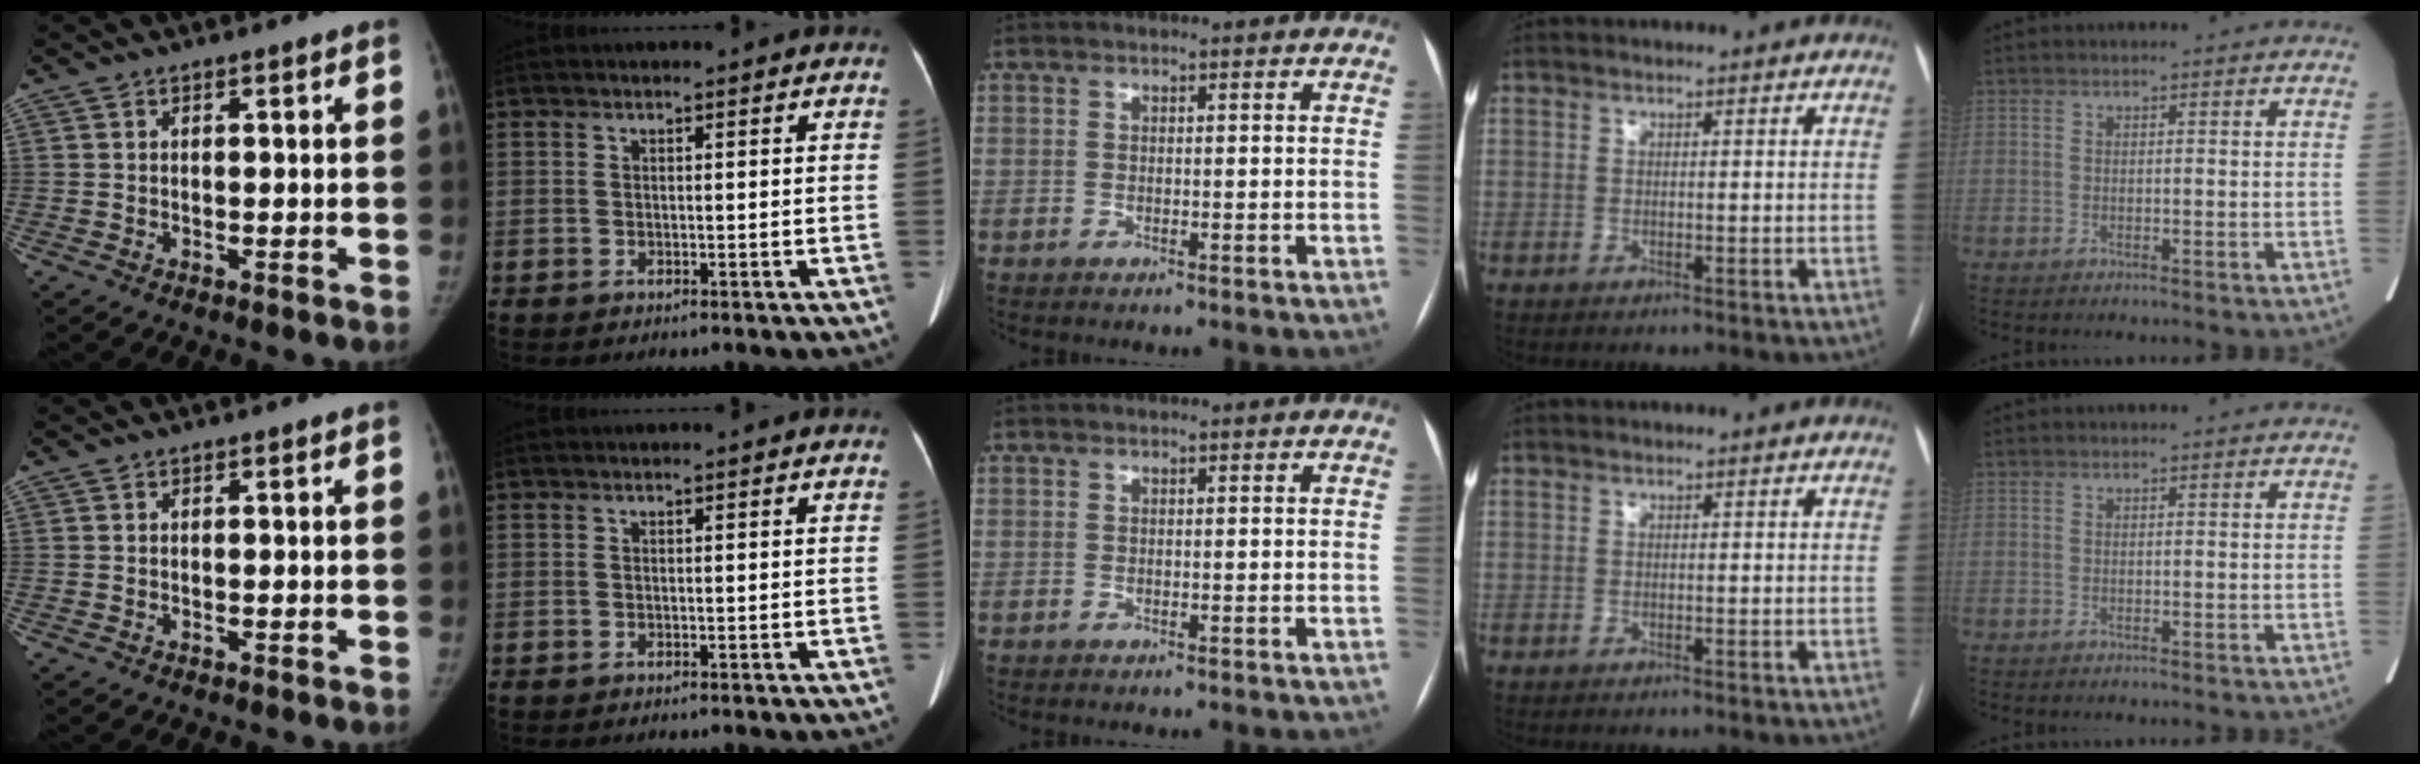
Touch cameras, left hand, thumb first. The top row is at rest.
{}